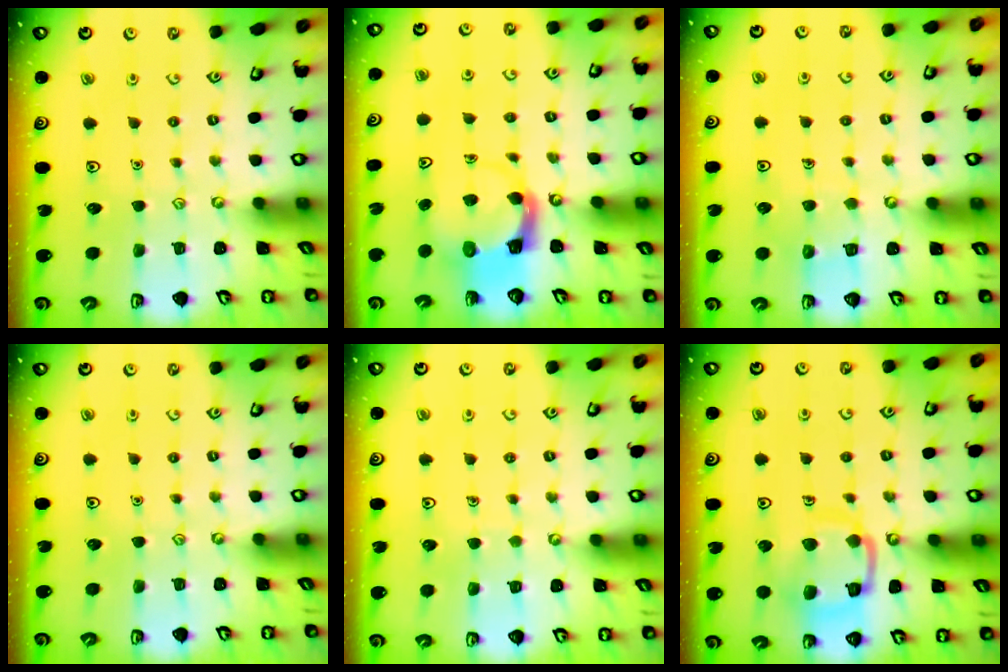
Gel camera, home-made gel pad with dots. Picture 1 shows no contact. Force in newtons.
{"total": 3.9, "press": 3.8, "slide": 0.5}
{"total": 5.2, "press": 5.2, "slide": 0.3}
{"total": 0.0}
{"total": 3.8, "press": 3.7, "slide": 0.2}
{"total": 13.4, "press": 13.3, "slide": 1.4}